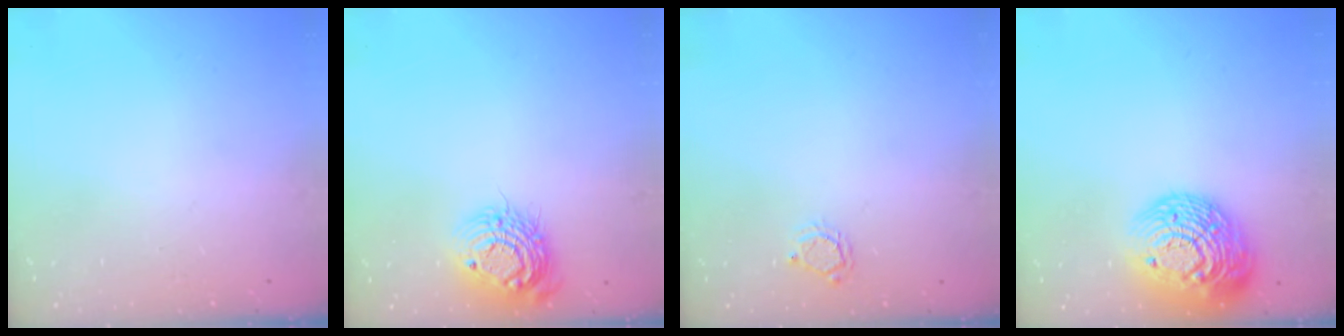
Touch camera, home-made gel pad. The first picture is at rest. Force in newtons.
{"total": 12.6, "press": 12.5, "slide": 1.2}
{"total": 3.8, "press": 3.8, "slide": 0.4}
{"total": 19.7, "press": 19.7, "slide": 1.1}